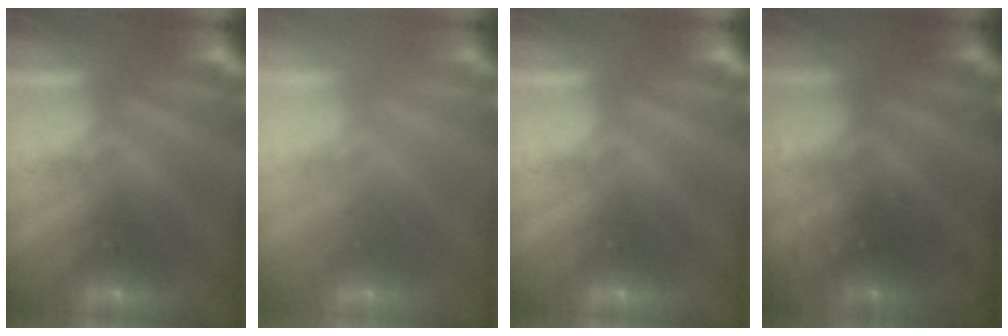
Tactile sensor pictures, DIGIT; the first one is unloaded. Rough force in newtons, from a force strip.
{"total": 2.8}
{"total": 0.0}
{"total": 7.5}